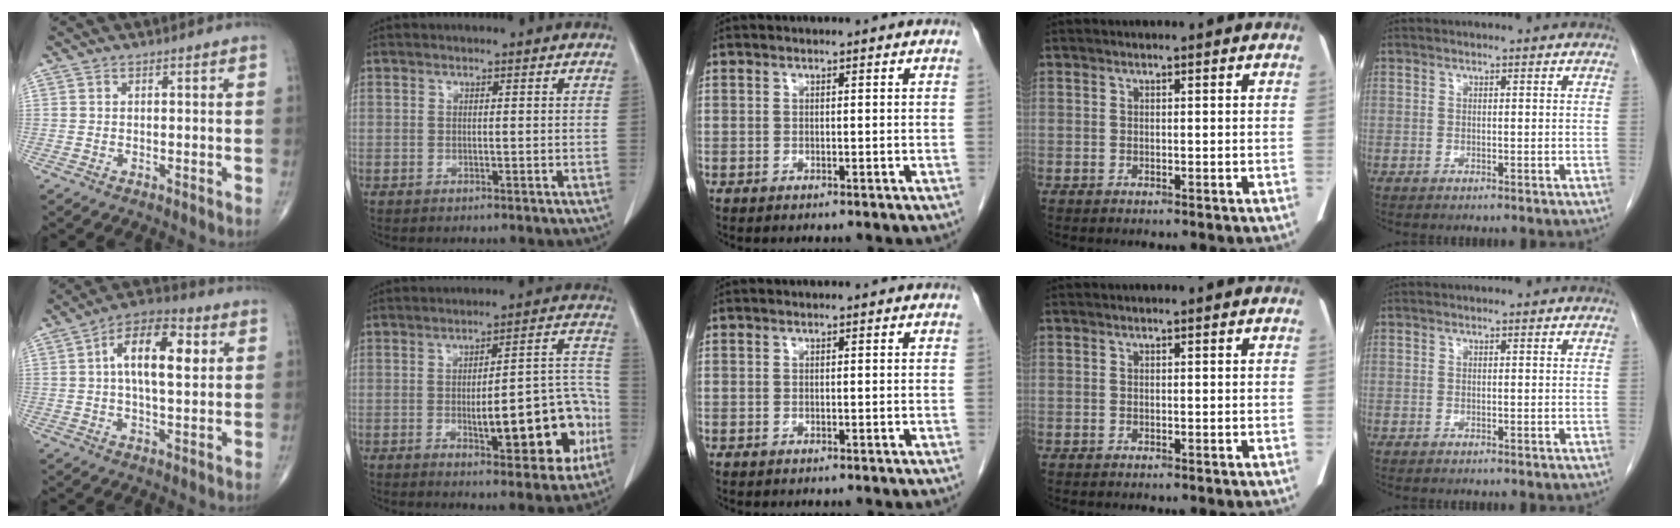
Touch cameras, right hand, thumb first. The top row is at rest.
{"thumb": {"total": 13.0, "force": [2.9, 5.8, 11.2], "torque": [-0.175, 0.013, 0.040]}, "index": {"total": 15.5, "force": [-4.4, 4.6, 14.2], "torque": [-0.165, 0.037, -0.046]}}